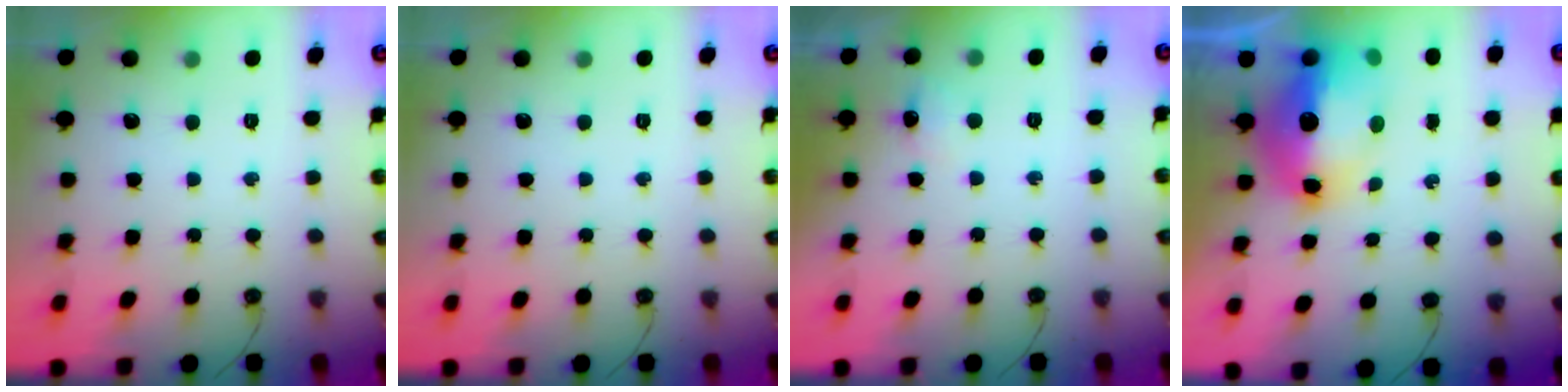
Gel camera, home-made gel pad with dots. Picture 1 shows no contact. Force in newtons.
{"total": 0.0}
{"total": 6.1, "press": 6.0, "slide": 1.1}
{"total": 15.0, "press": 14.9, "slide": 1.3}